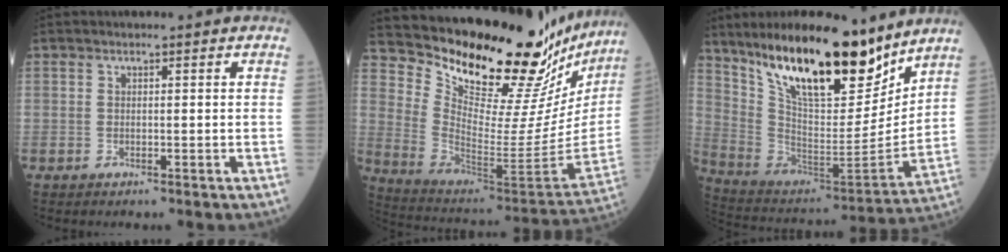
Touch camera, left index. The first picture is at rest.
{"total": 29.2, "force": [25.5, 6.8, 12.5], "torque": [-0.200, -0.101, 0.348]}
{"total": 22.9, "force": [17.0, 5.8, 14.2], "torque": [-0.241, -0.023, 0.299]}